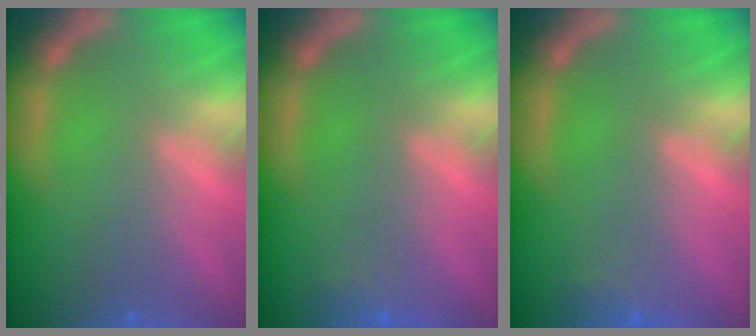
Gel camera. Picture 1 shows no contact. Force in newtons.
{"total": 1.4}
{"total": 1.4}